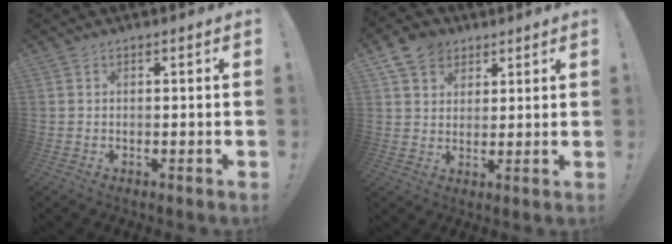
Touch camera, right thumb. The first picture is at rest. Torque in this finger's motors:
{"motor_torque": [-0.39, 0.27, 0.64, 0.48, 0.00]}